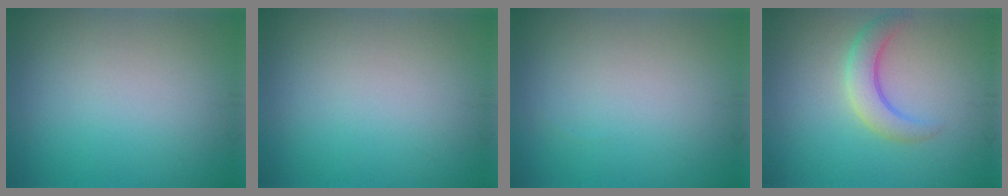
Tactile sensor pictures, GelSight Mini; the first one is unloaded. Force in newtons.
{"total": 0.0}
{"total": 0.0}
{"total": 3.2, "press": 3.2, "slide": 0.2}